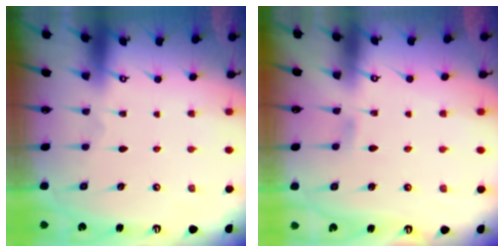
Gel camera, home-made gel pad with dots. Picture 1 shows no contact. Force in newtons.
{"total": 3.5, "press": 3.4, "slide": 0.6}